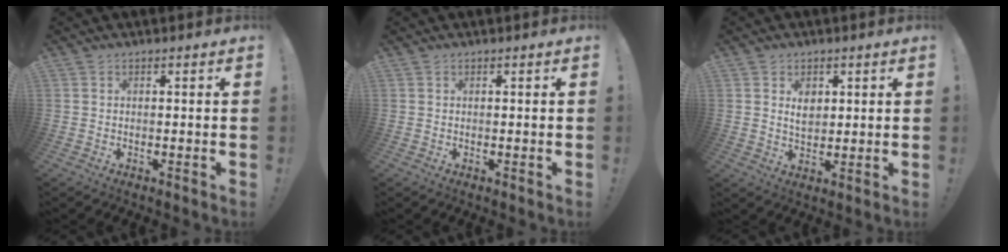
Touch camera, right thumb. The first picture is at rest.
{"total": 0.0}
{"total": 4.8, "force": [1.8, 3.7, 2.4], "torque": [-0.032, -0.004, 0.030]}